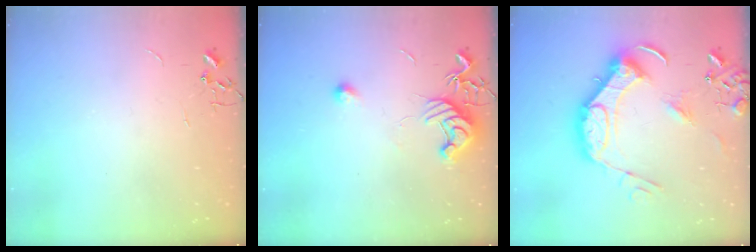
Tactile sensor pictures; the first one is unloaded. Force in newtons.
{"total": 11.2, "press": 11.2, "slide": 0.3}
{"total": 19.5, "press": 19.4, "slide": 2.4}